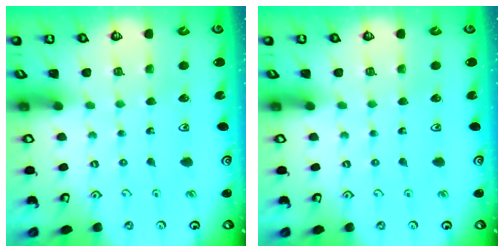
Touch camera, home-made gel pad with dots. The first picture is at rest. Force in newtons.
{"total": 0.0}